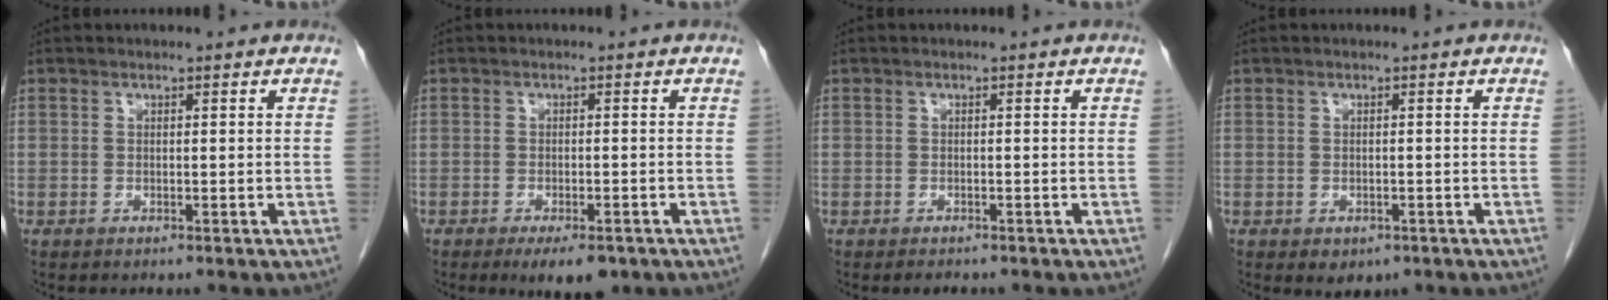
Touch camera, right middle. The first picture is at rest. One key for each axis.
{"total": 5.2, "fx": -3.4, "fy": 1.8, "fz": 3.5, "tx": -0.046, "ty": -0.005, "tz": -0.045}
{"total": 1.1, "fx": -0.9, "fy": 0.4, "fz": 0.3, "tx": -0.007, "ty": -0.001, "tz": -0.010}
{"total": 2.4, "fx": -1.2, "fy": 1.6, "fz": 1.3, "tx": -0.010, "ty": 0.000, "tz": -0.004}